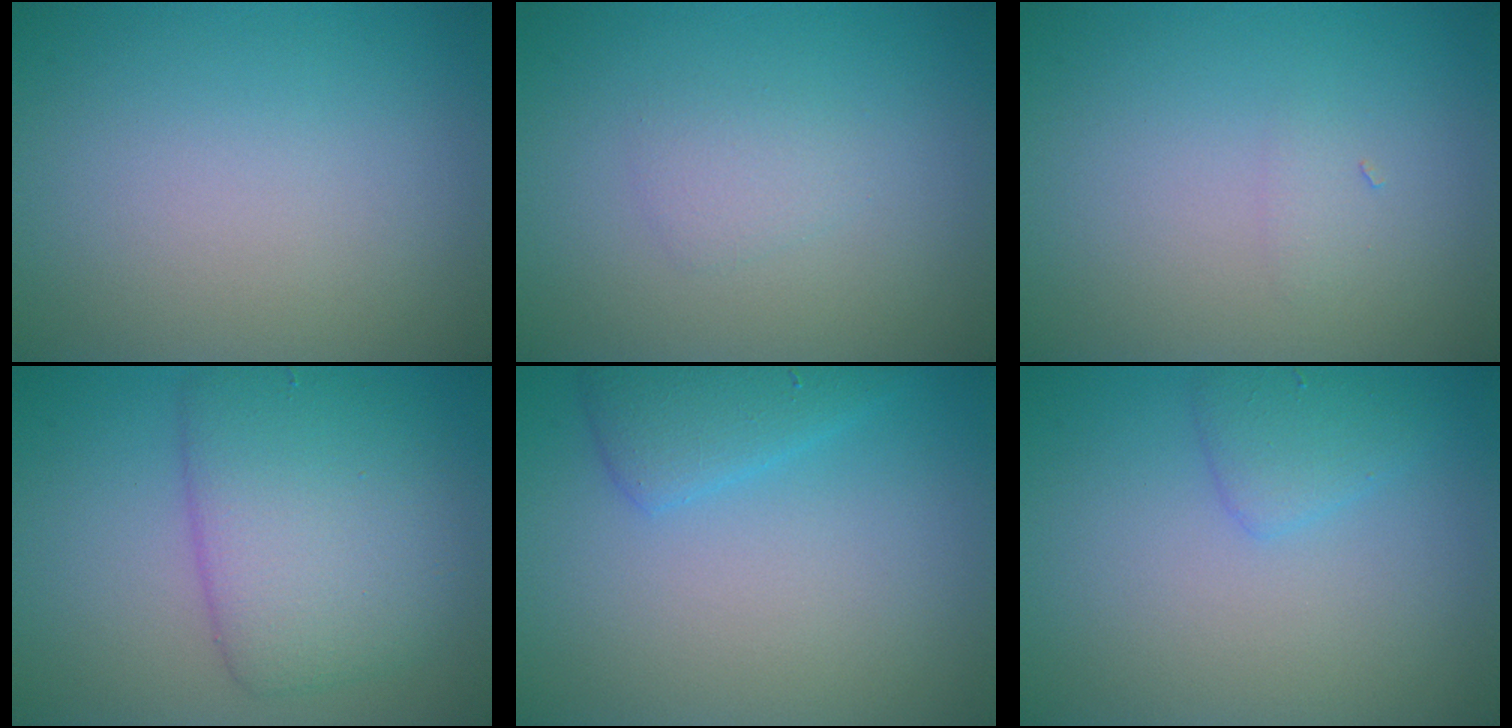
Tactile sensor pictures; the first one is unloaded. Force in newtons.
{"total": 1.2, "press": 1.2, "slide": 0.0}
{"total": 0.6, "press": 0.6, "slide": 0.0}
{"total": 6.4, "press": 6.4, "slide": 0.1}
{"total": 2.5, "press": 2.5, "slide": 0.2}
{"total": 1.9, "press": 1.9, "slide": 0.1}